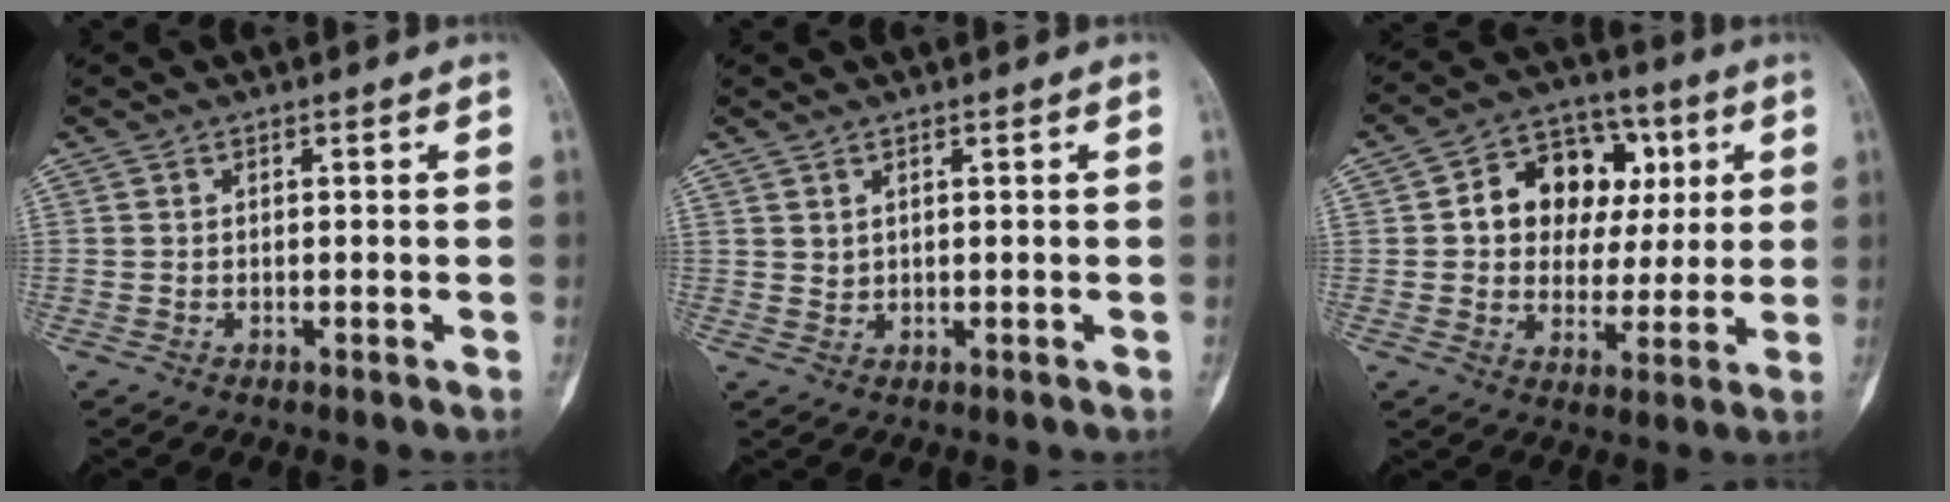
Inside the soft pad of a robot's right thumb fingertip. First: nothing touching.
{"total": 1.2, "force": [0.8, 0.7, 0.5], "torque": [0.000, -0.007, 0.017]}
{"total": 14.5, "force": [3.2, 11.2, 8.7], "torque": [-0.078, 0.014, 0.050]}